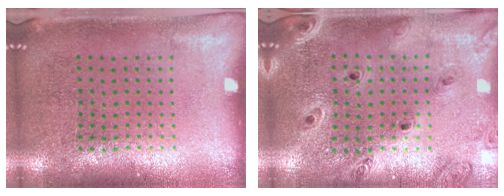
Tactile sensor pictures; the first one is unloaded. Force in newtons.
{"total": 1.3, "press": 1.2, "slide": 0.3}